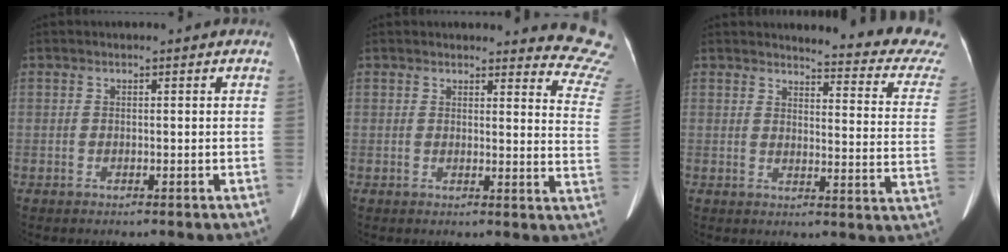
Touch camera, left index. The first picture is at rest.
{"total": 11.1, "force": [11.1, 1.1, 0.8], "torque": [0.034, -0.111, 0.074]}
{"total": 15.2, "force": [14.7, -0.1, 3.6], "torque": [-0.031, -0.114, 0.139]}